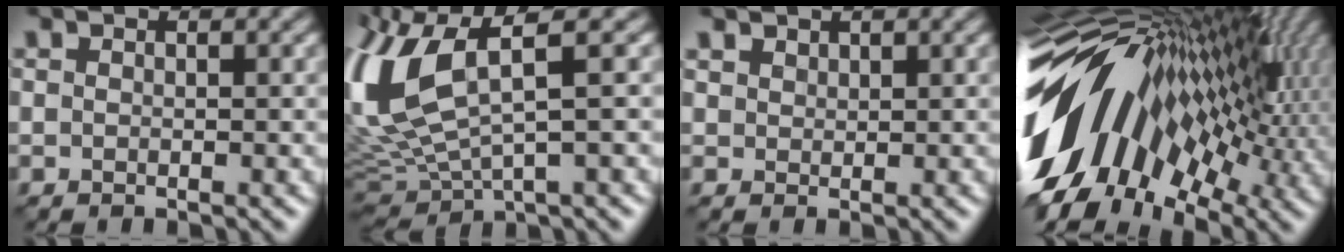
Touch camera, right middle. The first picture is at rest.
{"total": 10.4, "force": [2.0, 4.7, 9.1], "torque": [-0.229, -0.009, 0.040]}
{"total": 1.1, "force": [0.9, 0.6, 0.1], "torque": [-0.011, 0.000, 0.020]}
{"total": 16.8, "force": [-0.1, 8.9, 14.2], "torque": [-0.228, -0.001, -0.010]}